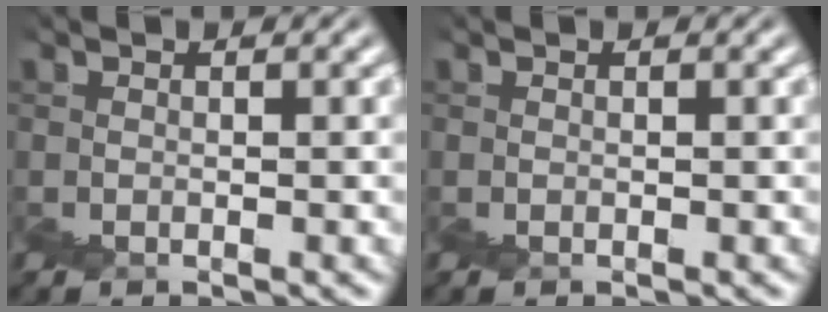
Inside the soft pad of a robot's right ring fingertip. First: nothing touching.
{"total": 0.0}